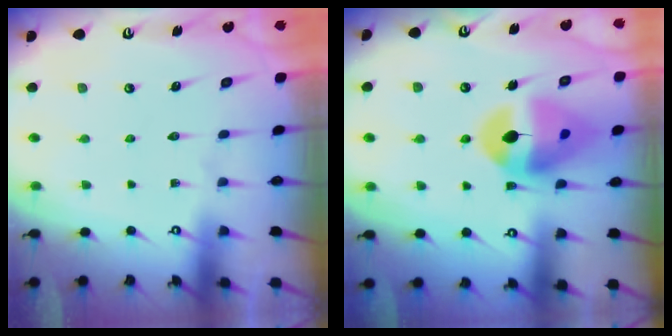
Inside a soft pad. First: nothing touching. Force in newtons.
{"total": 14.7, "press": 14.6, "slide": 1.6}